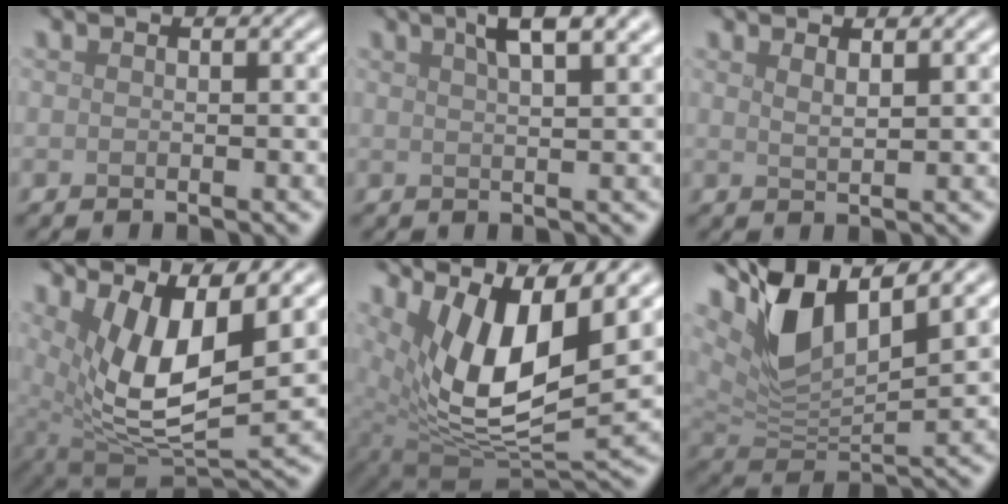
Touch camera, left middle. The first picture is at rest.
{"total": 5.5, "force": [3.4, 1.4, 4.0], "torque": [-0.038, 0.024, 0.029]}
{"total": 1.3, "force": [1.0, 0.3, 0.8], "torque": [-0.006, 0.001, 0.013]}
{"total": 8.4, "force": [3.2, 2.8, 7.3], "torque": [-0.142, -0.008, 0.064]}
{"total": 10.4, "force": [4.5, 3.8, 8.6], "torque": [-0.163, -0.007, 0.087]}
{"total": 7.2, "force": [4.1, 2.8, 5.3], "torque": [-0.109, 0.001, 0.074]}